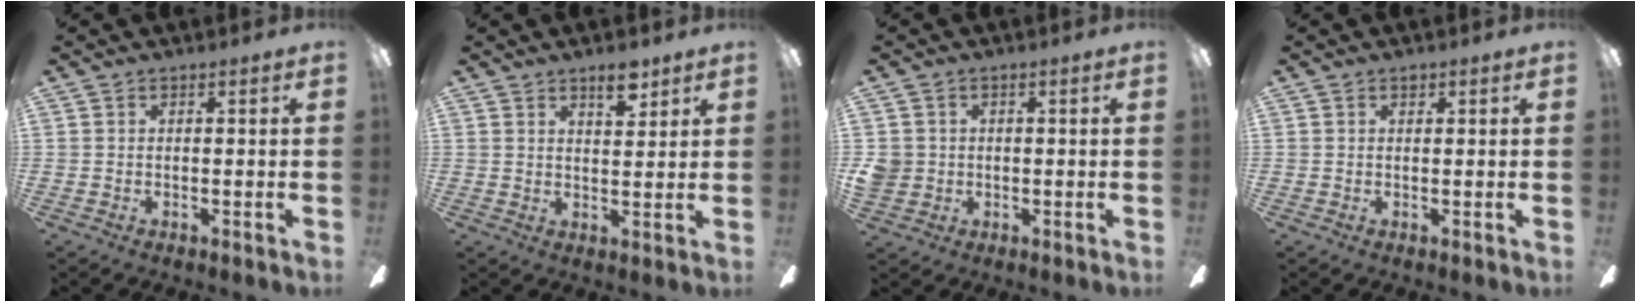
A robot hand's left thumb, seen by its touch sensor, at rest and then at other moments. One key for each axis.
{"total": 5.4, "fx": 4.0, "fy": 2.1, "fz": 3.0, "tx": -0.035, "ty": -0.021, "tz": 0.067}
{"total": 3.9, "fx": 0.3, "fy": 3.8, "fz": 0.7, "tx": -0.011, "ty": 0.008, "tz": 0.008}
{"total": 0.8, "fx": 0.5, "fy": 0.5, "fz": 0.3, "tx": -0.007, "ty": 0.002, "tz": 0.010}